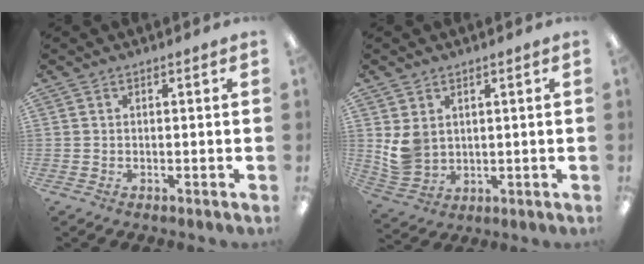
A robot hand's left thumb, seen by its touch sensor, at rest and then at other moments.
{"total": 6.1, "force": [2.4, 5.0, 2.6], "torque": [-0.057, -0.003, 0.050]}